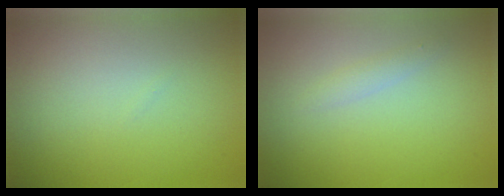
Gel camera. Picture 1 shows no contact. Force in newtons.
{"total": 1.1, "press": 1.1, "slide": 0.0}